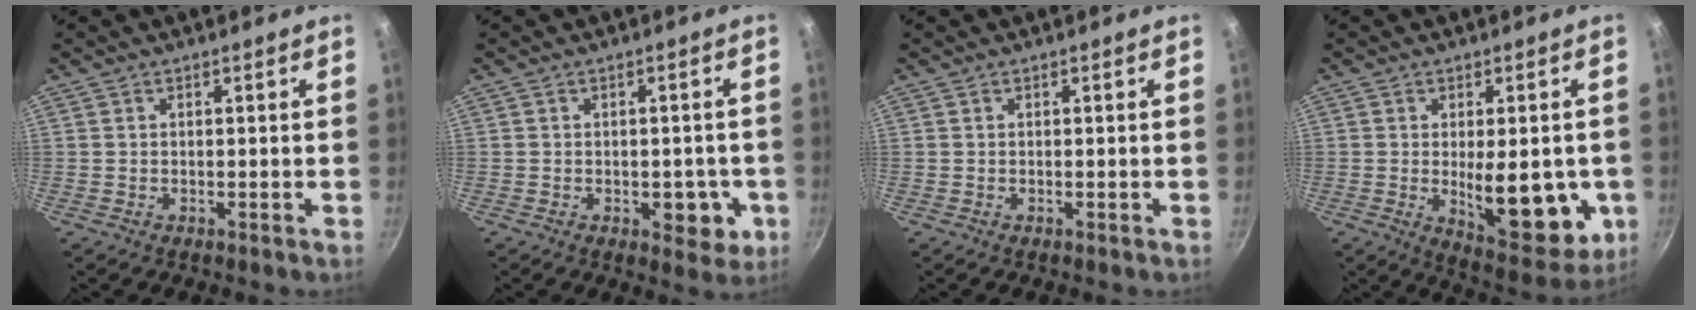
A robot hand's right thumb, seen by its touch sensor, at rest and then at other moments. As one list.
[{"total": 6.5, "force": [-1.7, 3.9, 4.9], "torque": [-0.025, 0.004, -0.019]}, {"total": 0.0}, {"total": 16.6, "force": [-2.3, 7.4, 14.7], "torque": [-0.162, -0.021, -0.020]}]